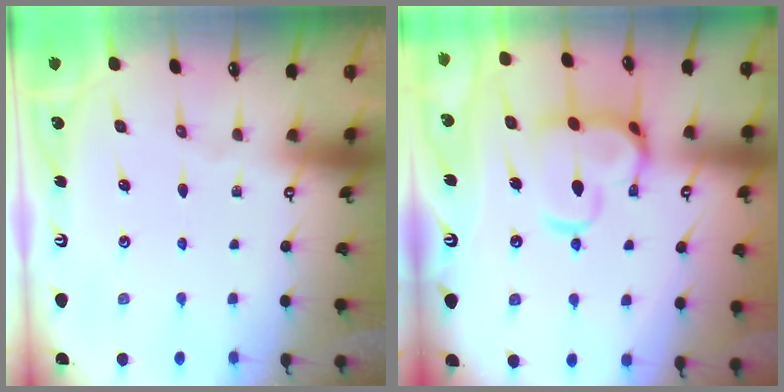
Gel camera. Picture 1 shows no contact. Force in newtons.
{"total": 7.3, "press": 7.1, "slide": 1.5}